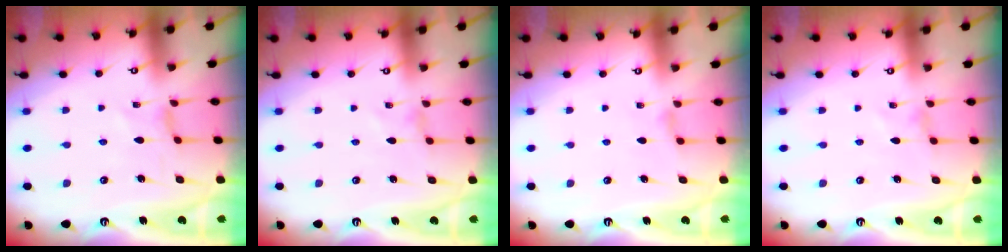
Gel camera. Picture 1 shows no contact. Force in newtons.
{"total": 0.0}
{"total": 2.4, "press": 2.3, "slide": 0.5}
{"total": 0.0}